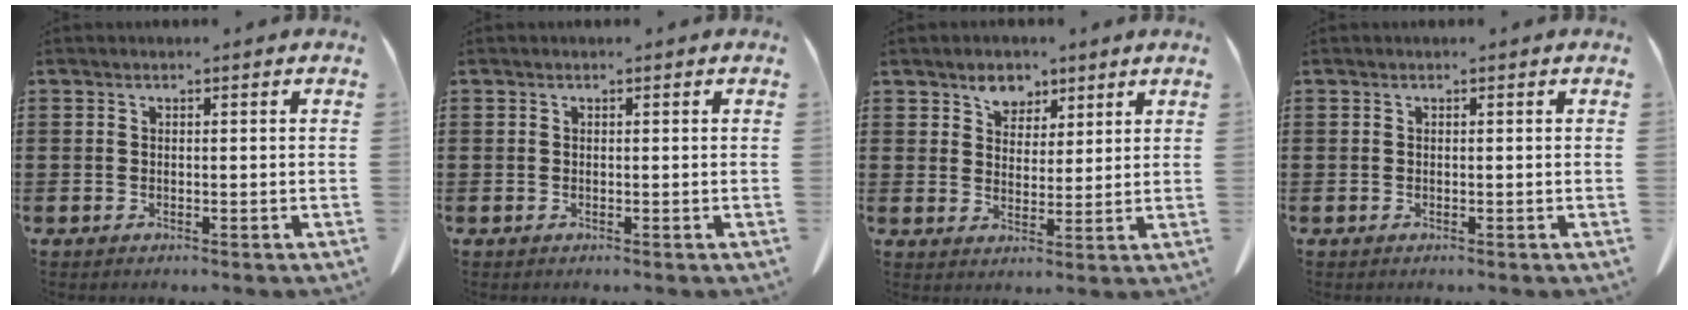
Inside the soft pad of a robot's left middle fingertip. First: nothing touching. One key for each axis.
{"total": 0.0}
{"total": 4.5, "fx": 3.4, "fy": 2.8, "fz": 1.1, "tx": -0.028, "ty": 0.005, "tz": 0.062}
{"total": 0.0}